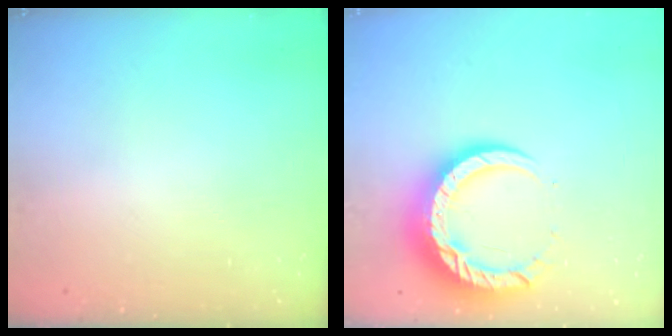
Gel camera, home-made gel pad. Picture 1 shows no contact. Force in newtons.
{"total": 13.5, "press": 13.4, "slide": 1.5}